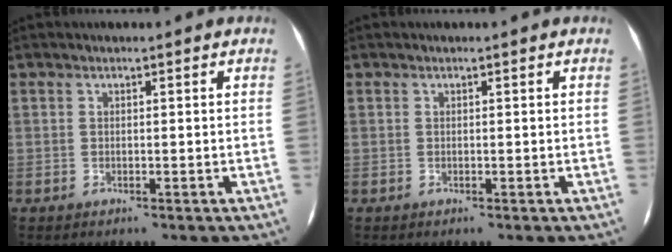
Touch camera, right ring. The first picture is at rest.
{"total": 0.0}